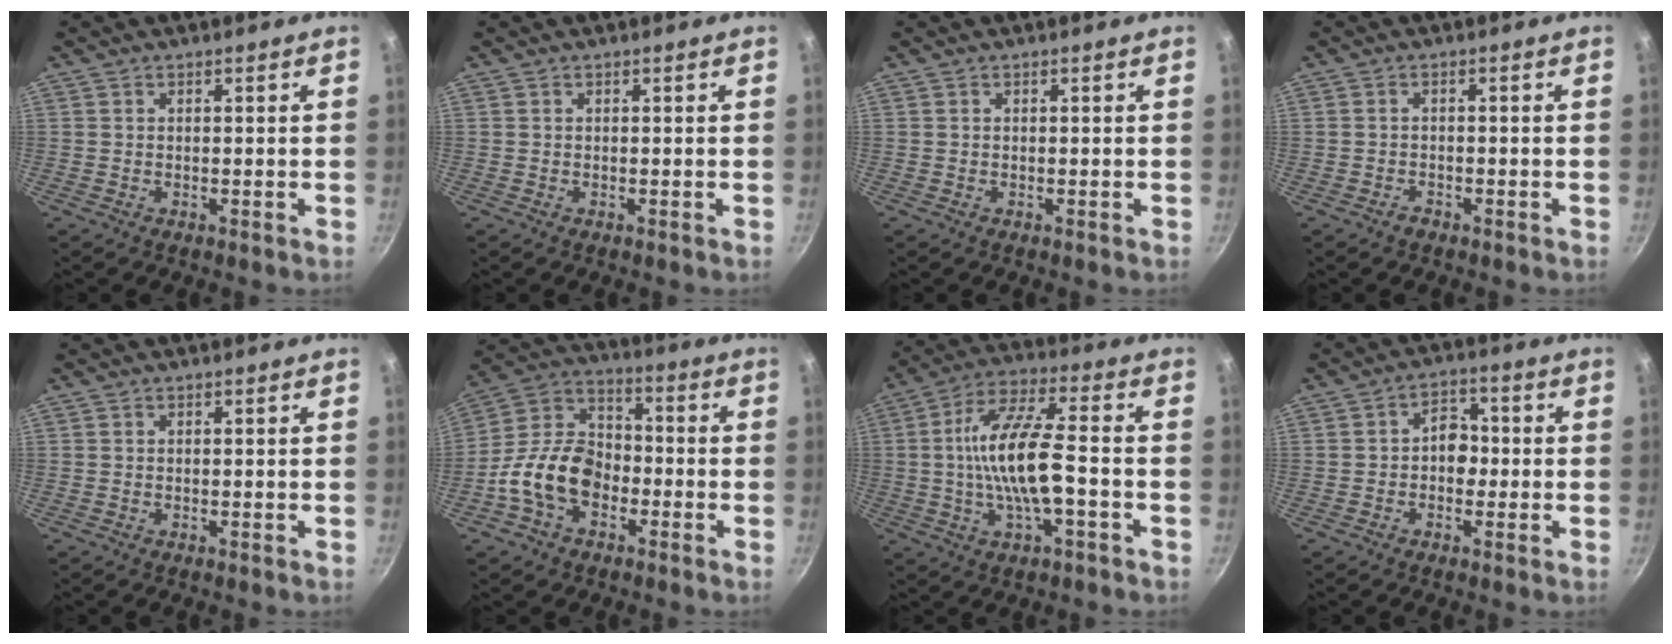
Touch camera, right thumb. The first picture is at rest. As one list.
[{"total": 0.0}, {"total": 0.0}, {"total": 1.3, "force": [-1.0, 0.7, 0.5], "torque": [-0.009, 0.013, -0.019]}, {"total": 0.0}, {"total": 14.3, "force": [-4.7, 9.9, 9.2], "torque": [-0.134, 0.046, -0.104]}, {"total": 14.3, "force": [-2.1, 4.7, 13.4], "torque": [-0.252, 0.029, -0.049]}, {"total": 5.3, "force": [-0.6, 4.0, 3.5], "torque": [-0.018, 0.016, -0.019]}]